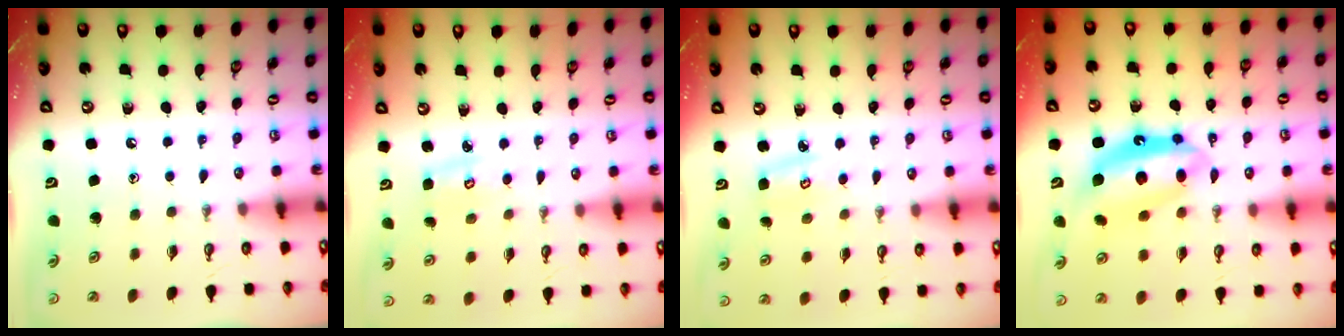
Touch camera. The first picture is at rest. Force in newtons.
{"total": 2.6, "press": 2.6, "slide": 0.1}
{"total": 3.9, "press": 3.8, "slide": 0.4}
{"total": 12.6, "press": 12.5, "slide": 1.3}